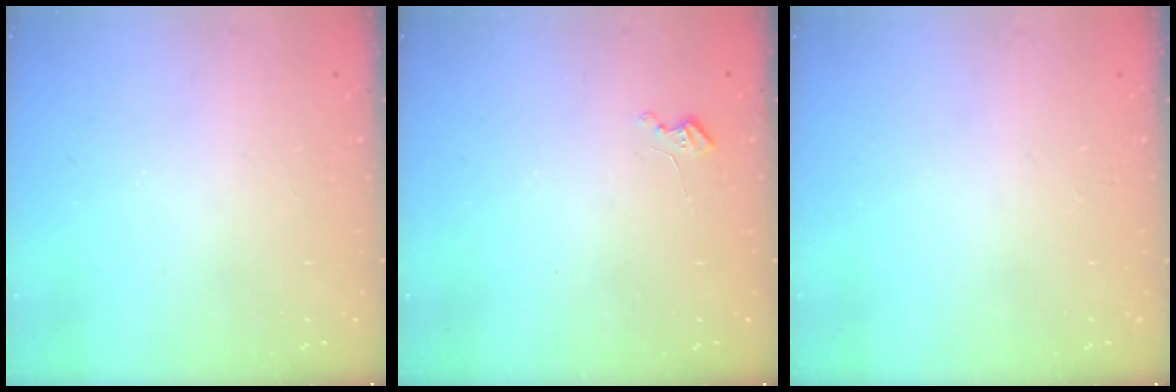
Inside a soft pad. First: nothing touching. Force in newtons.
{"total": 2.6, "press": 2.6, "slide": 0.3}
{"total": 0.0}